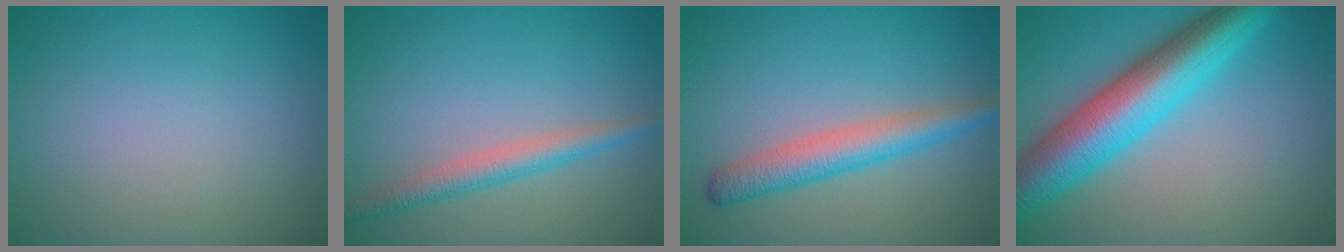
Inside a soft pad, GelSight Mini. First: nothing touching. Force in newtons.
{"total": 2.8, "press": 2.8, "slide": 0.1}
{"total": 4.1, "press": 4.1, "slide": 0.1}
{"total": 9.4, "press": 9.4, "slide": 0.2}